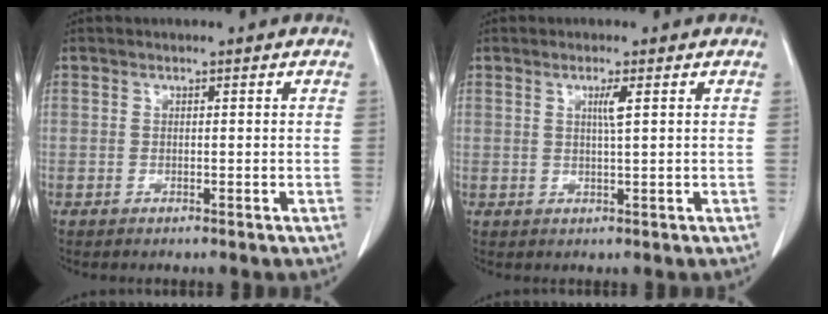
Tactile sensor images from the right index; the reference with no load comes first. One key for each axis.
{"total": 2.1, "fx": 0.7, "fy": -0.2, "fz": 1.9, "tx": -0.037, "ty": -0.003, "tz": 0.013}